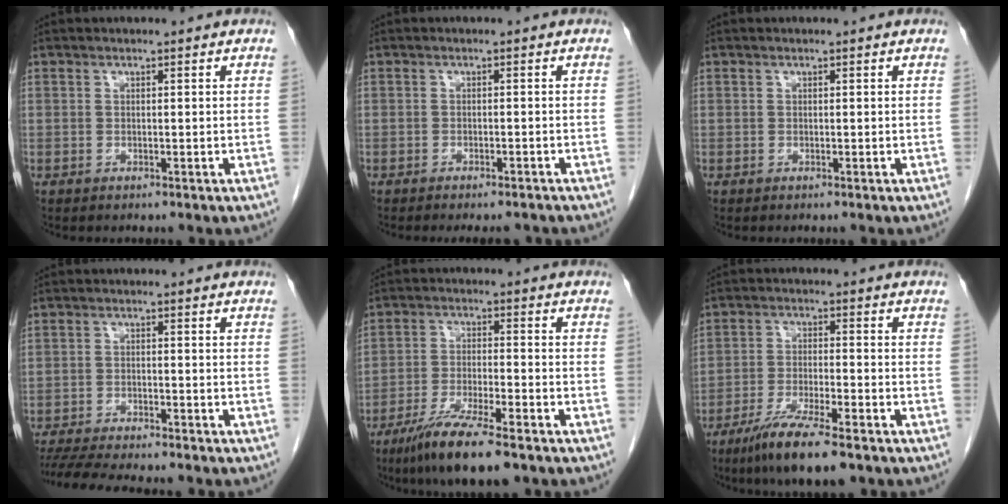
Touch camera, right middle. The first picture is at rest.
{"total": 4.5, "force": [-4.1, 1.1, 1.5], "torque": [-0.014, -0.007, -0.049]}
{"total": 0.0}
{"total": 12.7, "force": [-11.2, 1.4, 5.7], "torque": [-0.085, -0.014, -0.163]}
{"total": 10.9, "force": [-7.8, 1.3, 7.5], "torque": [-0.133, -0.027, -0.134]}
{"total": 10.1, "force": [-7.2, 1.1, 7.0], "torque": [-0.123, -0.024, -0.120]}